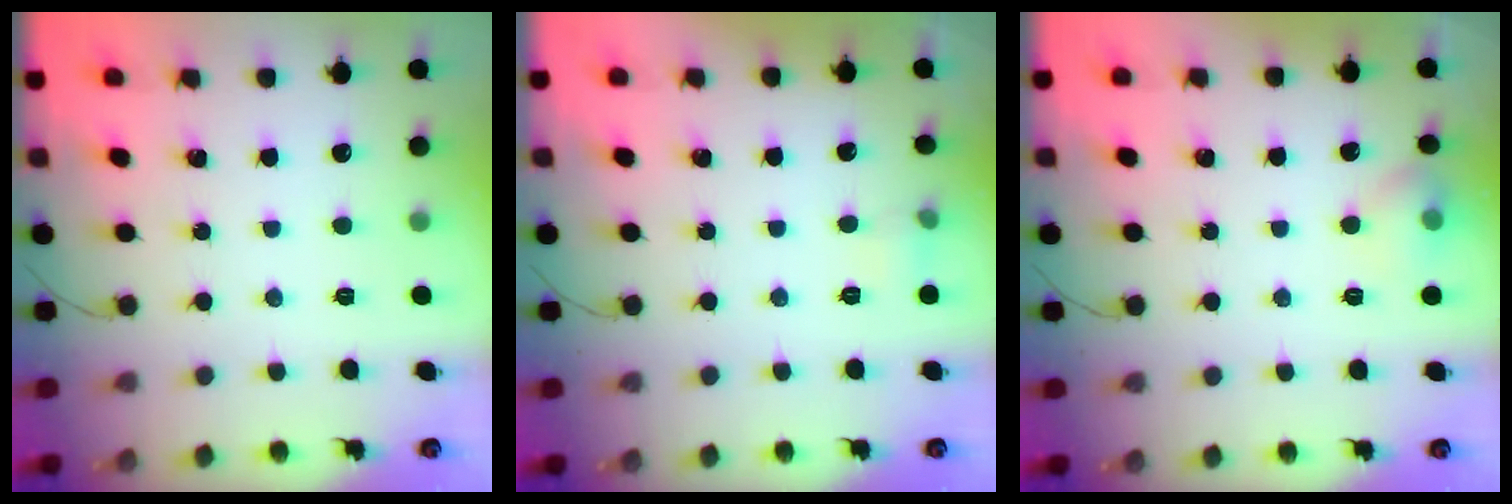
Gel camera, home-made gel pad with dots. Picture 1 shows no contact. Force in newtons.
{"total": 4.5, "press": 4.3, "slide": 1.5}
{"total": 6.3, "press": 6.0, "slide": 1.9}